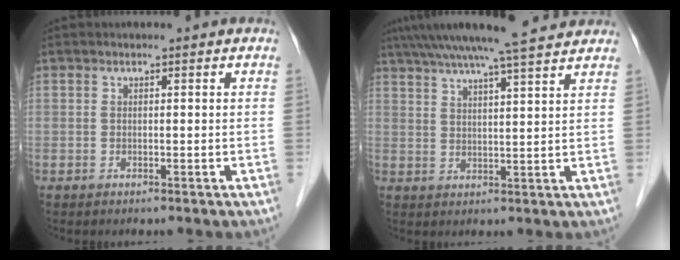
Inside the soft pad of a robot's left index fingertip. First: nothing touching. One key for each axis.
{"total": 14.3, "fx": 12.3, "fy": 0.5, "fz": 7.3, "tx": -0.126, "ty": 0.034, "tz": 0.177}